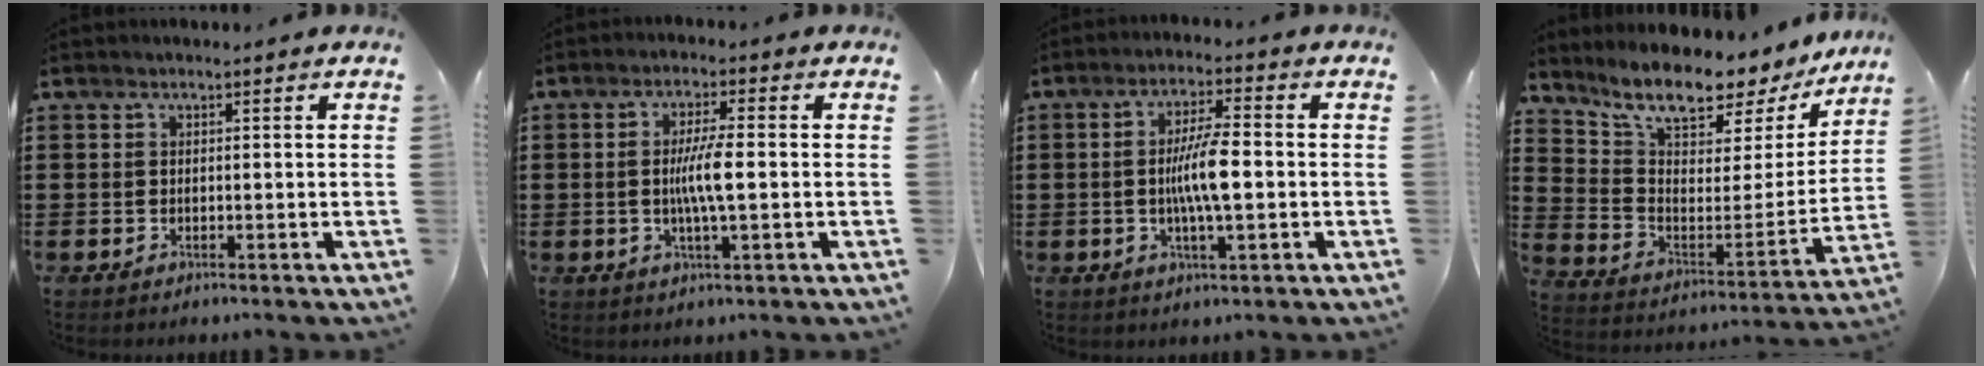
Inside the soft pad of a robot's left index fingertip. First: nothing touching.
{"total": 5.6, "force": [-0.3, 0.8, 5.6], "torque": [-0.106, -0.002, -0.011]}
{"total": 7.4, "force": [-0.7, 1.7, 7.1], "torque": [-0.140, 0.002, -0.019]}
{"total": 9.5, "force": [8.3, 2.1, 4.2], "torque": [-0.099, -0.070, 0.137]}